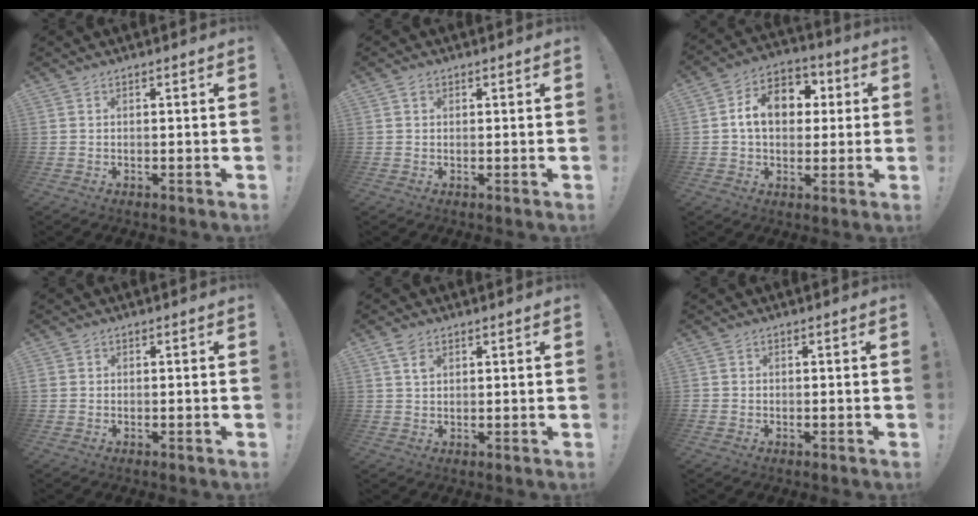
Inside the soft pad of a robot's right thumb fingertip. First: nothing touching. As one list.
[{"total": 1.2, "force": [0.7, 0.8, 0.3], "torque": [0.000, 0.001, 0.012]}, {"total": 13.1, "force": [2.4, 9.8, 8.3], "torque": [-0.120, 0.006, 0.048]}, {"total": 0.6, "force": [-0.2, 0.5, 0.2], "torque": [-0.005, 0.002, -0.002]}, {"total": 3.3, "force": [2.0, 2.0, 1.8], "torque": [-0.026, -0.005, 0.035]}, {"total": 1.1, "force": [-0.1, 1.1, 0.0], "torque": [0.001, 0.004, -0.002]}]